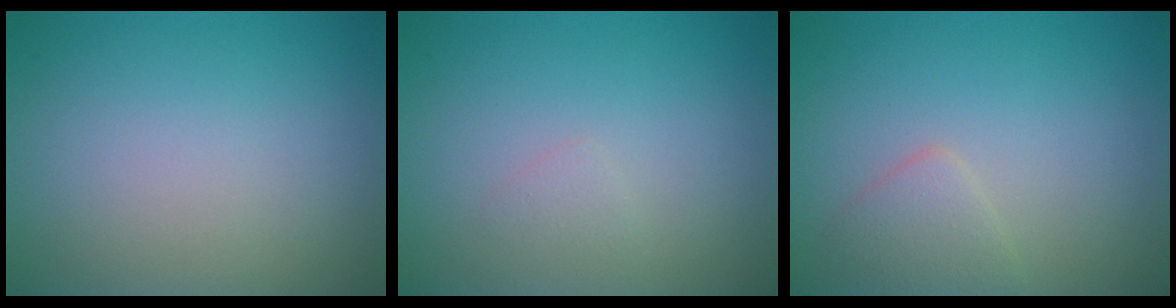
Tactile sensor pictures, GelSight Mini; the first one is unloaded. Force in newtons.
{"total": 0.7, "press": 0.7, "slide": 0.1}
{"total": 1.9, "press": 1.9, "slide": 0.0}